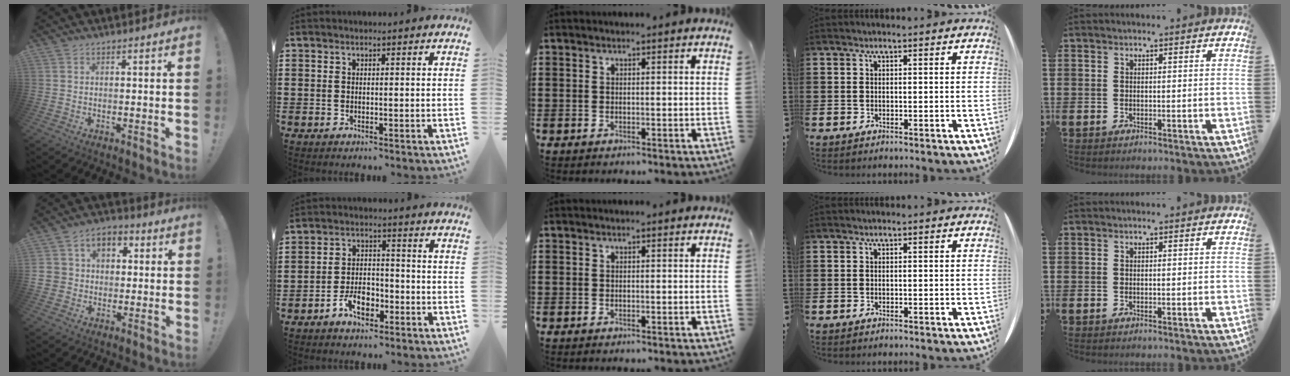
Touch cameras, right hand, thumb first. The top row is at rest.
{"thumb": {"total": 7.1, "force": [0.4, 6.7, 2.4], "torque": [-0.037, 0.006, 0.013]}, "index": {"total": 5.6, "force": [-3.3, 3.0, 3.3], "torque": [-0.070, 0.009, -0.063]}}